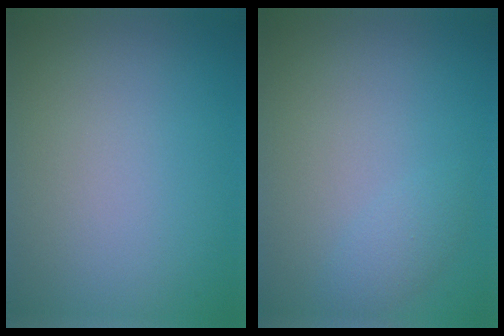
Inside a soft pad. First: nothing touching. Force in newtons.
{"total": 1.3, "press": 1.3, "slide": 0.1}